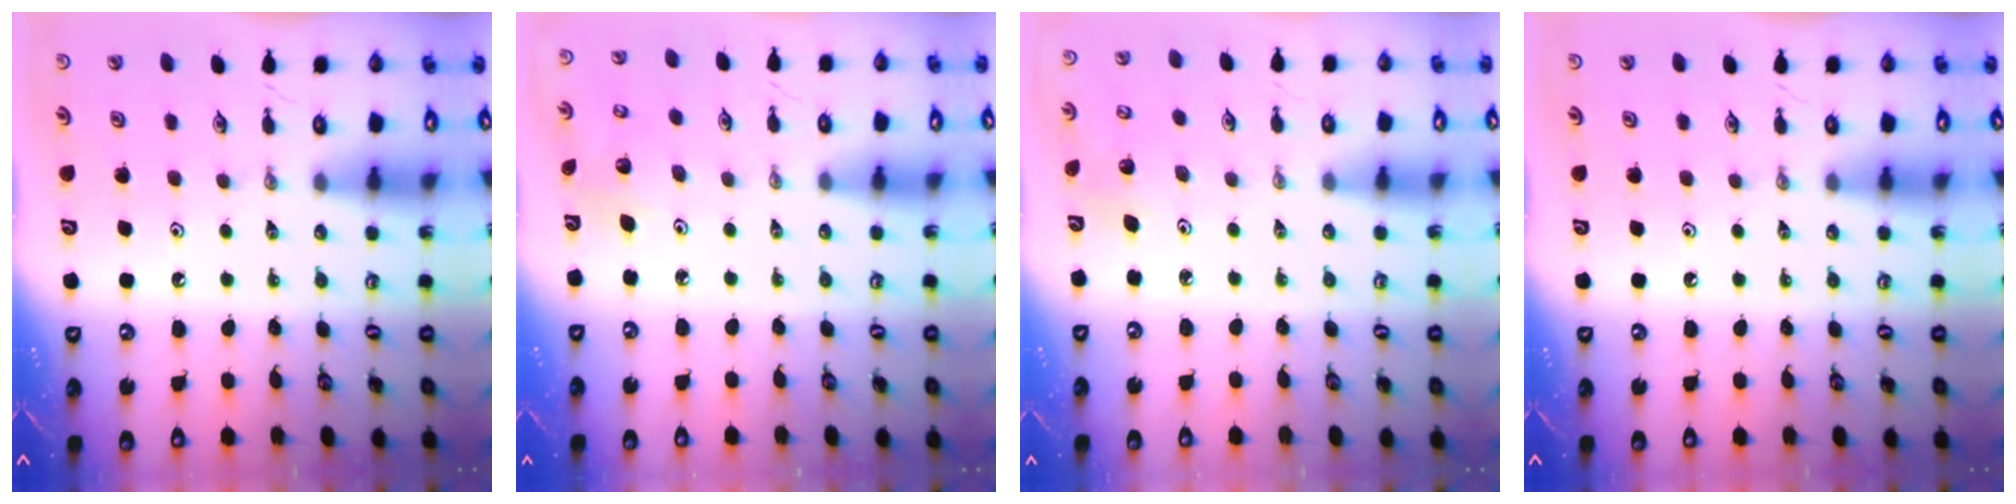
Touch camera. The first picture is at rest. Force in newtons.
{"total": 2.4, "press": 2.4, "slide": 0.2}
{"total": 2.7, "press": 2.7, "slide": 0.4}
{"total": 0.0}